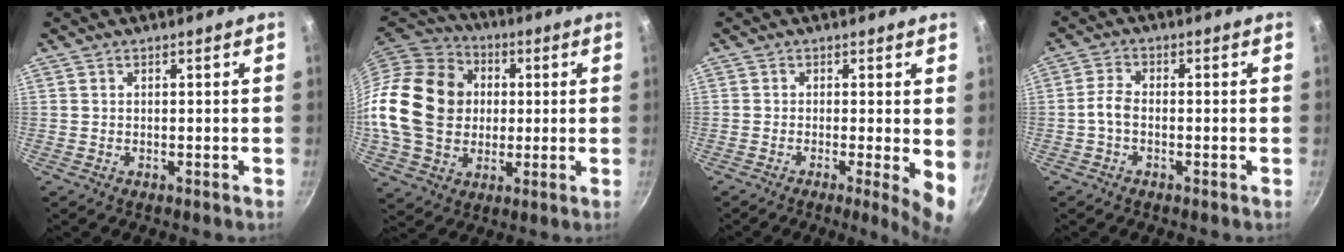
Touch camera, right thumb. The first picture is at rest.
{"total": 22.1, "force": [1.0, 18.0, 12.8], "torque": [-0.218, 0.026, 0.018]}
{"total": 5.9, "force": [-0.5, 1.1, 5.7], "torque": [-0.071, -0.010, -0.008]}
{"total": 3.1, "force": [-1.0, 1.7, 2.4], "torque": [-0.055, 0.017, -0.028]}